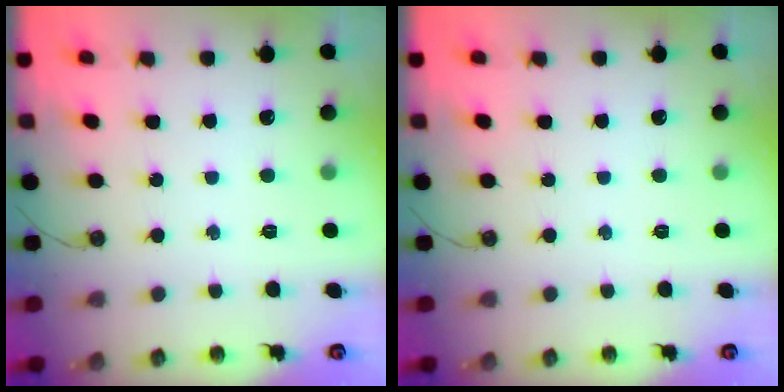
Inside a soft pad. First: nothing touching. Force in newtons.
{"total": 0.0}